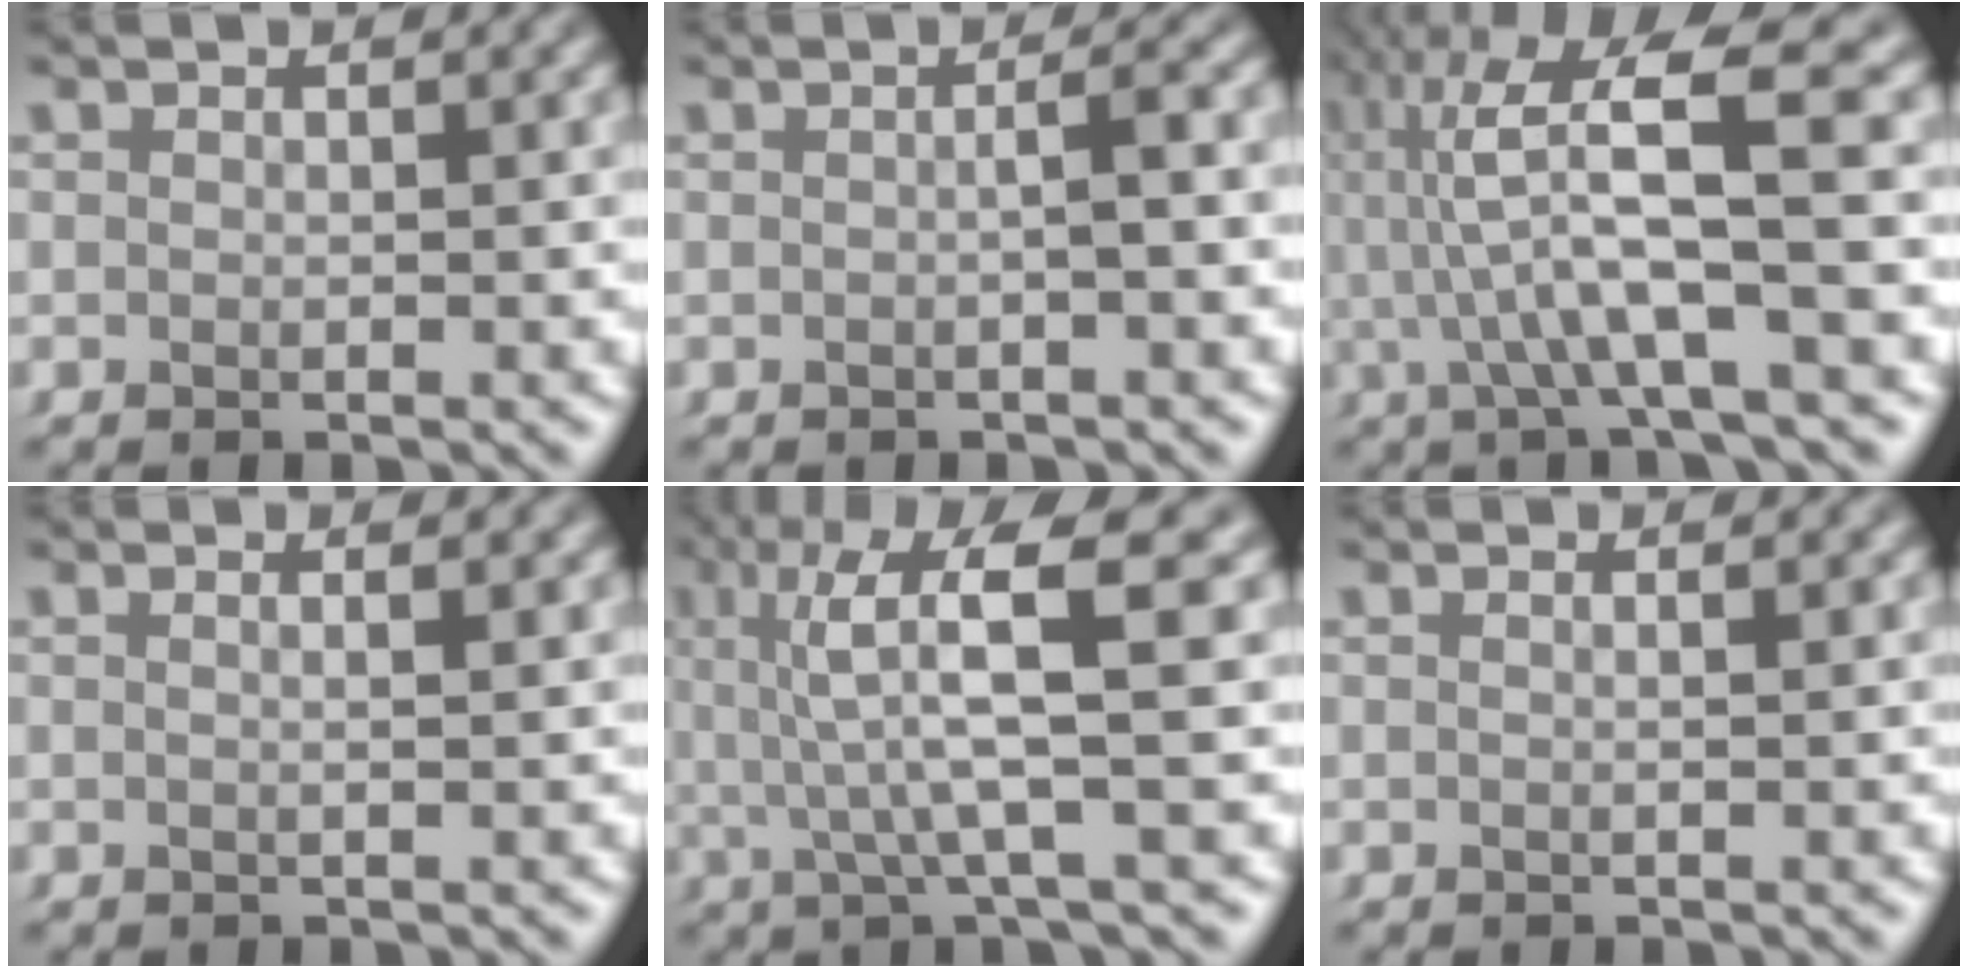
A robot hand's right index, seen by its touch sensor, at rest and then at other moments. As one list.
[{"total": 1.7, "force": [-0.1, 0.0, 1.7], "torque": [-0.024, 0.007, -0.004]}, {"total": 9.5, "force": [2.7, 2.6, 8.8], "torque": [-0.147, 0.015, 0.035]}, {"total": 1.1, "force": [0.2, -0.4, 1.0], "torque": [-0.013, 0.005, 0.002]}, {"total": 7.9, "force": [2.4, 1.5, 7.4], "torque": [-0.126, 0.015, 0.031]}, {"total": 0.8, "force": [0.1, -0.4, 0.7], "torque": [-0.010, 0.005, 0.000]}]